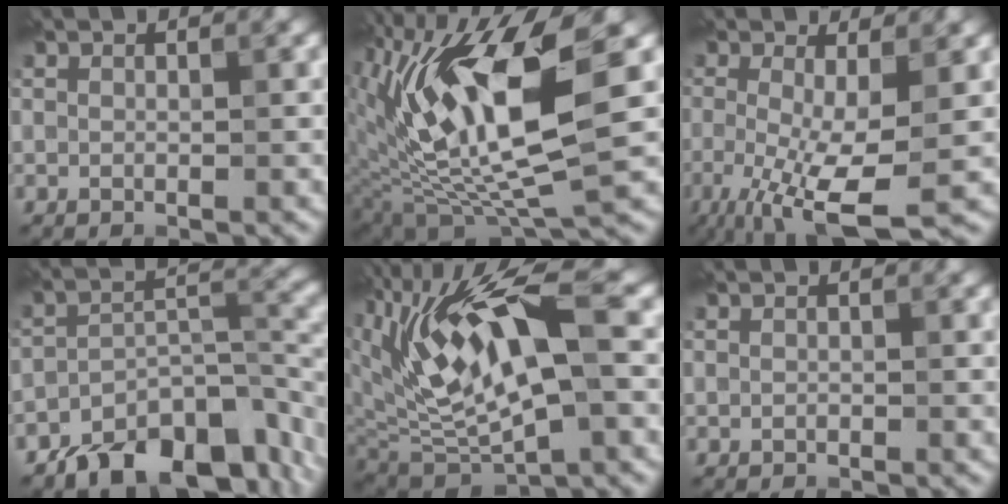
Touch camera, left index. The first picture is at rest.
{"total": 12.5, "force": [2.1, 4.6, 11.4], "torque": [-0.223, -0.006, 0.036]}
{"total": 7.5, "force": [-2.1, 1.8, 7.0], "torque": [-0.136, -0.019, -0.036]}
{"total": 9.7, "force": [-6.6, 4.4, 5.6], "torque": [-0.080, -0.013, -0.111]}
{"total": 12.1, "force": [3.4, 4.8, 10.6], "torque": [-0.202, 0.003, 0.064]}
{"total": 0.0}